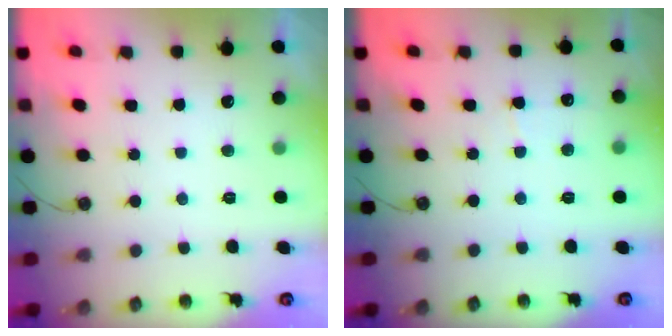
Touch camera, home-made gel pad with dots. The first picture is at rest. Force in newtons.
{"total": 4.8, "press": 4.8, "slide": 0.6}